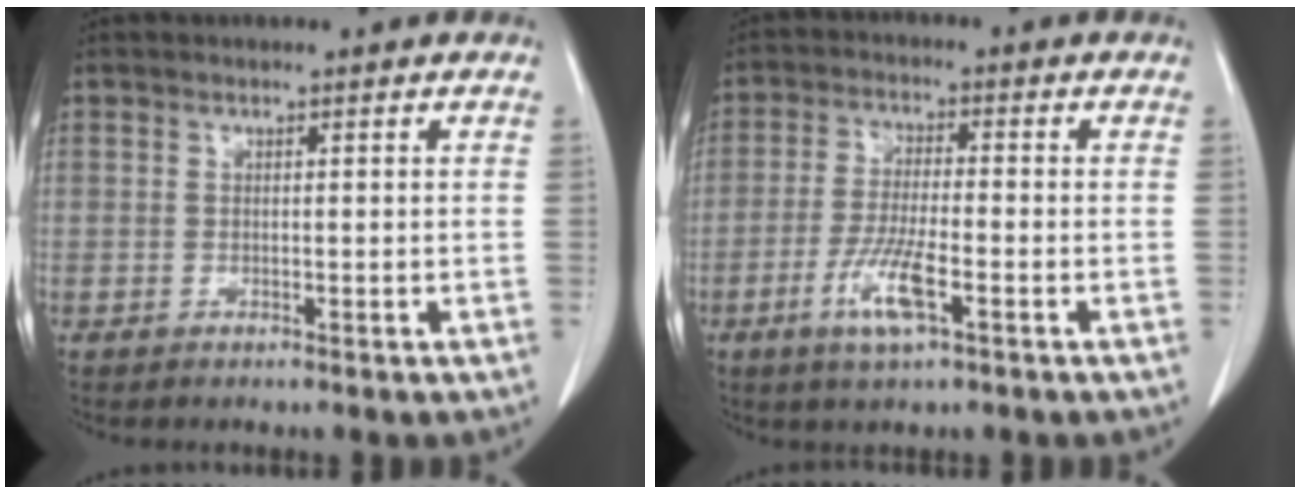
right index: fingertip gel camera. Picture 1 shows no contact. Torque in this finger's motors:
{"motor_torque": [0.79, -0.29, 0.43, 0.14]}